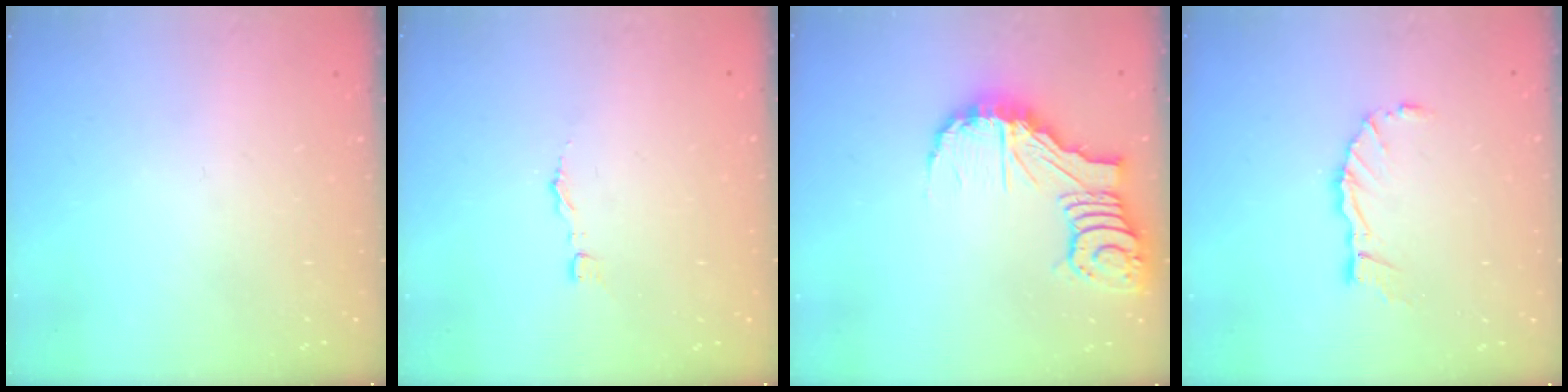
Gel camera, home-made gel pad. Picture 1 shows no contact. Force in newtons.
{"total": 2.7, "press": 2.7, "slide": 0.3}
{"total": 12.4, "press": 12.3, "slide": 1.5}
{"total": 5.7, "press": 5.7, "slide": 0.1}